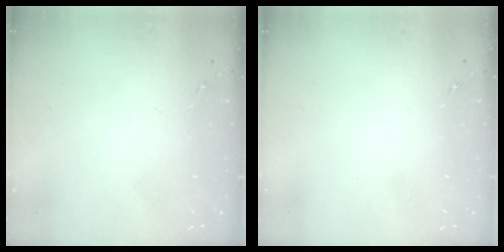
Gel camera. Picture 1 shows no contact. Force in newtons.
{"total": 0.0}